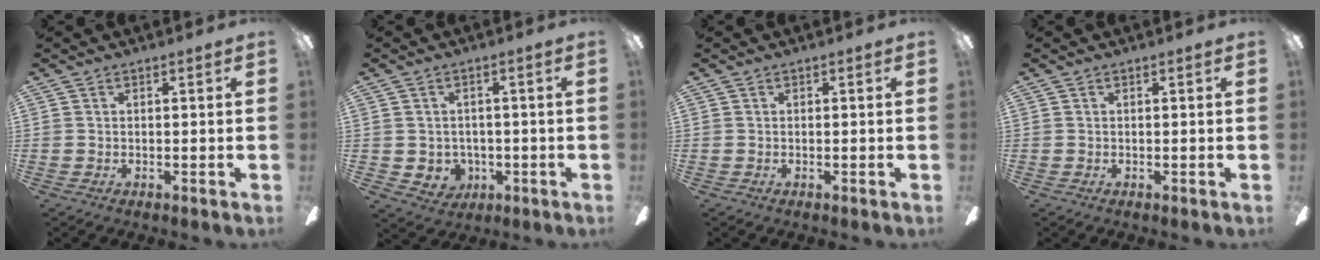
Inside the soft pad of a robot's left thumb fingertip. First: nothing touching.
{"total": 4.2, "force": [0.4, 4.1, 0.9], "torque": [-0.027, -0.005, 0.009]}
{"total": 0.0}
{"total": 0.0}